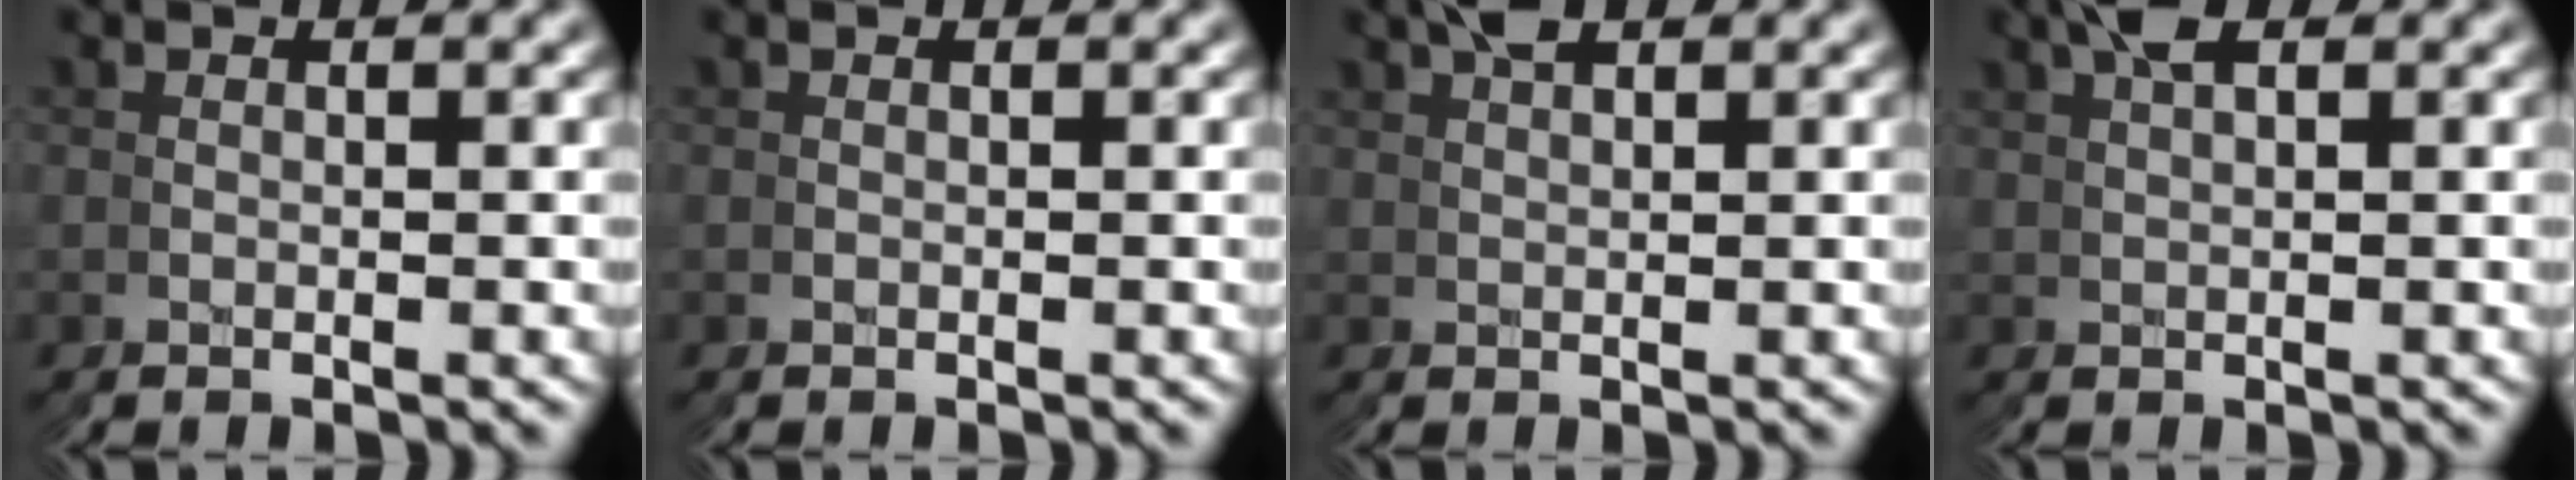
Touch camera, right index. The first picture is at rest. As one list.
[{"total": 0.0}, {"total": 2.5, "force": [1.4, 0.9, 1.9], "torque": [-0.015, 0.012, 0.023]}, {"total": 2.0, "force": [1.2, 0.1, 1.7], "torque": [-0.018, 0.015, 0.018]}]